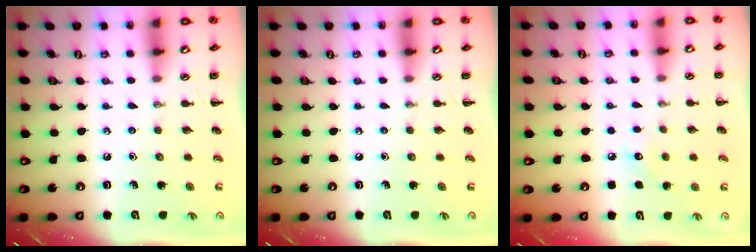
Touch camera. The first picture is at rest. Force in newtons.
{"total": 0.0}
{"total": 5.1, "press": 4.9, "slide": 1.3}